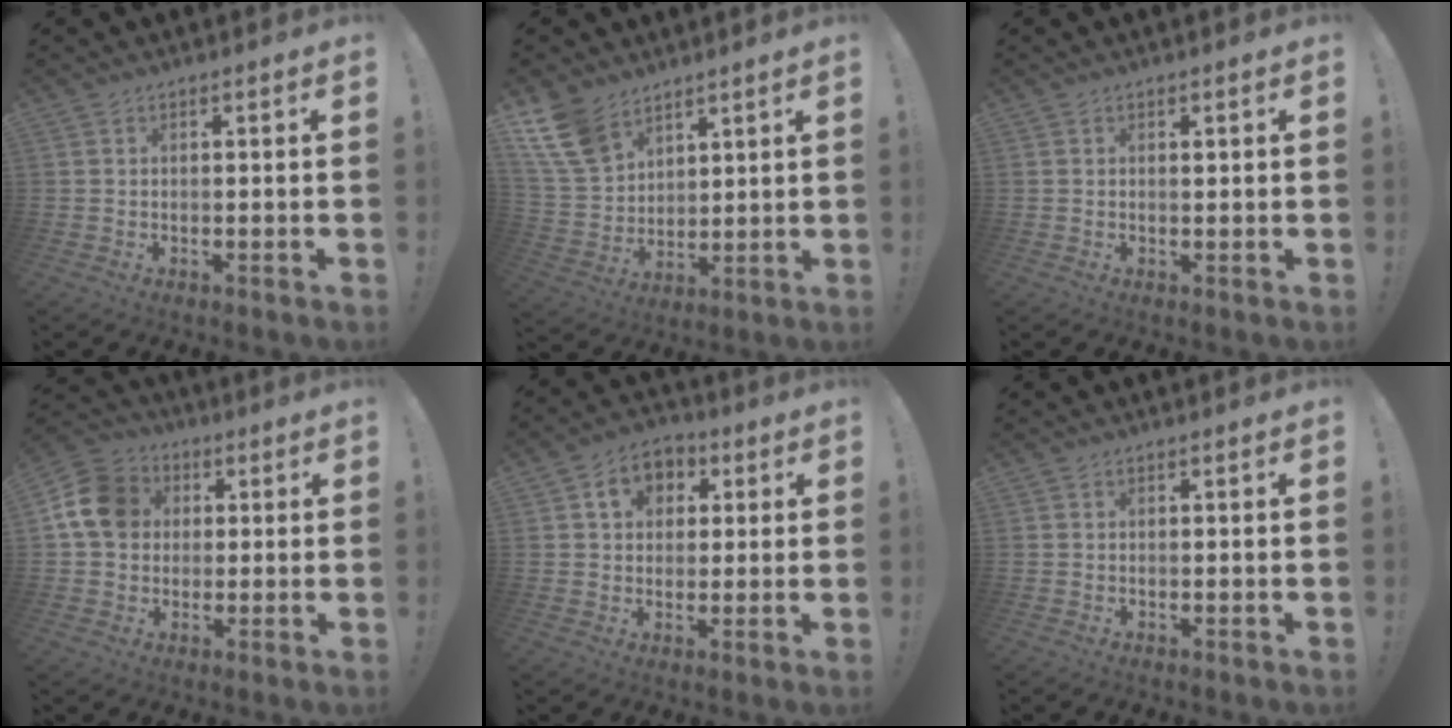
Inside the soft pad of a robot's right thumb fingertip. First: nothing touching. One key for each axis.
{"total": 13.9, "fx": 9.4, "fy": 8.2, "fz": 6.0, "tx": -0.117, "ty": -0.047, "tz": 0.186}
{"total": 0.6, "fx": 0.5, "fy": 0.3, "fz": 0.2, "tx": 0.012, "ty": -0.005, "tz": 0.007}
{"total": 13.5, "fx": 2.8, "fy": 11.3, "fz": 6.8, "tx": -0.105, "ty": 0.002, "tz": 0.057}
{"total": 8.4, "fx": 2.7, "fy": 6.9, "fz": 4.0, "tx": -0.060, "ty": 0.004, "tz": 0.053}
{"total": 0.0}